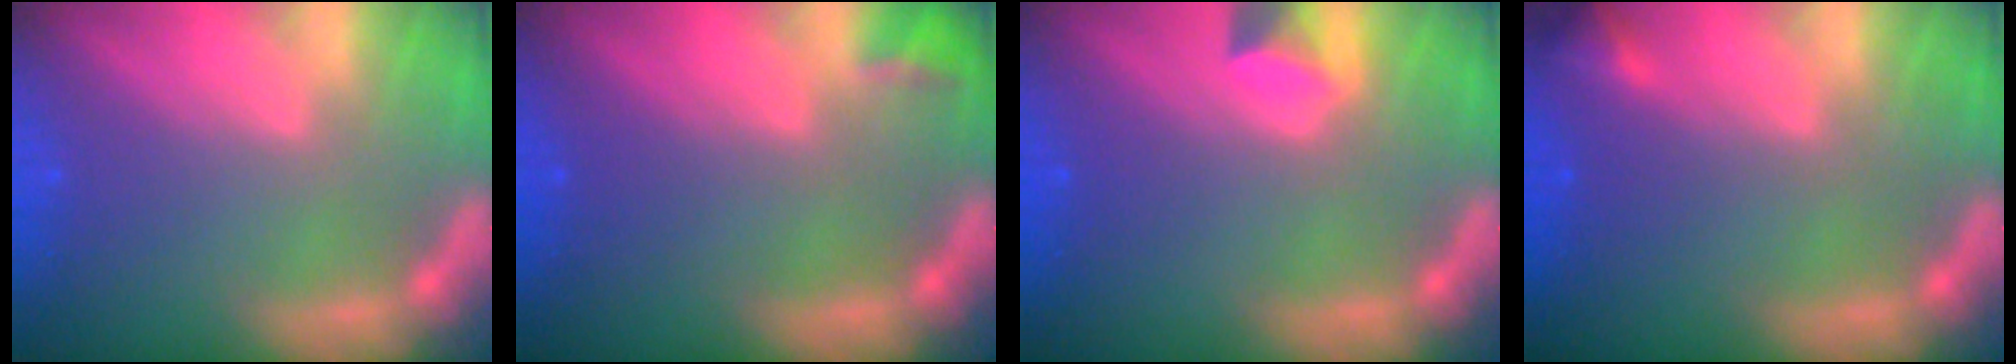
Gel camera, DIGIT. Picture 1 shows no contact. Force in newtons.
{"total": 1.4}
{"total": 1.9}
{"total": 1.4}